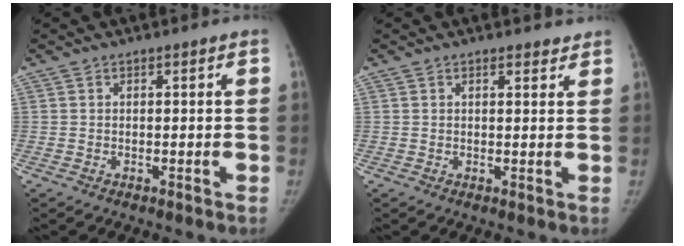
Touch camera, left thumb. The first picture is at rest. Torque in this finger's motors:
{"motor_torque": [-0.14, -0.13, 0.03, 0.19, -0.05]}